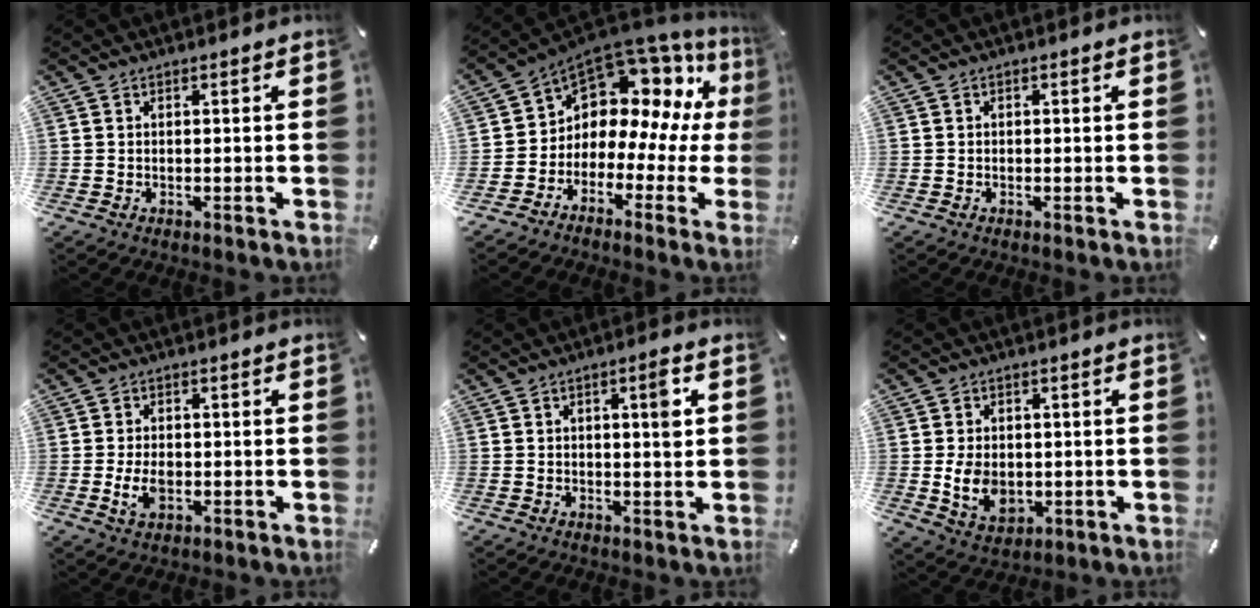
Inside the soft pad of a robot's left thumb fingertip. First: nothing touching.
{"total": 9.7, "force": [4.9, 7.2, 4.2], "torque": [-0.080, -0.056, 0.090]}
{"total": 0.6, "force": [-0.2, 0.5, 0.1], "torque": [-0.001, 0.004, -0.006]}
{"total": 5.1, "force": [-1.1, 3.3, 3.7], "torque": [-0.084, 0.002, -0.022]}
{"total": 4.4, "force": [1.0, 1.3, 4.1], "torque": [-0.050, -0.005, 0.006]}
{"total": 8.4, "force": [-1.1, 6.4, 5.4], "torque": [-0.102, -0.002, -0.021]}